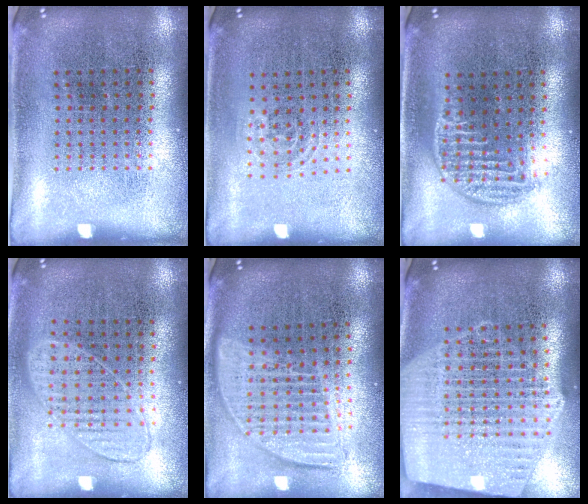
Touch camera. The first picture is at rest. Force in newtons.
{"total": 0.8, "press": 0.6, "slide": 0.6}
{"total": 1.3, "press": 1.1, "slide": 0.7}
{"total": 0.9, "press": 0.8, "slide": 0.3}
{"total": 1.8, "press": 1.5, "slide": 1.0}
{"total": 2.7, "press": 2.3, "slide": 1.5}